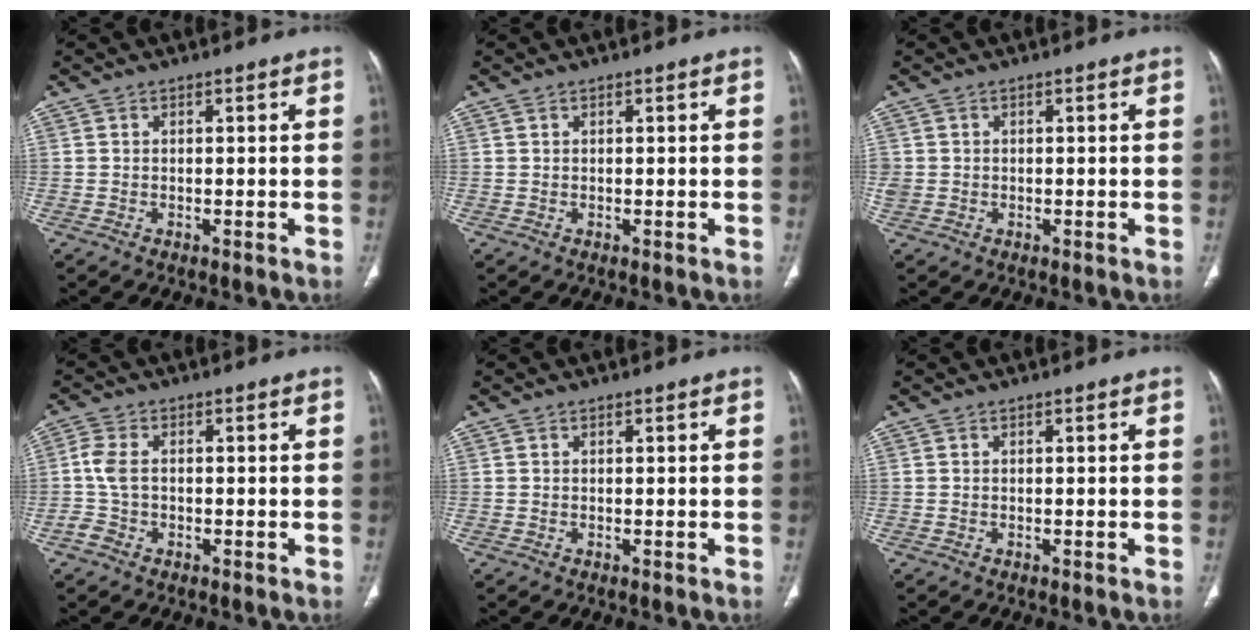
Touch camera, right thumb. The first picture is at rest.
{"total": 0.0}
{"total": 2.1, "force": [0.0, 1.8, 1.0], "torque": [-0.029, 0.006, 0.005]}
{"total": 3.7, "force": [-0.6, 2.5, 2.7], "torque": [-0.067, 0.008, -0.018]}
{"total": 0.0}
{"total": 0.0}